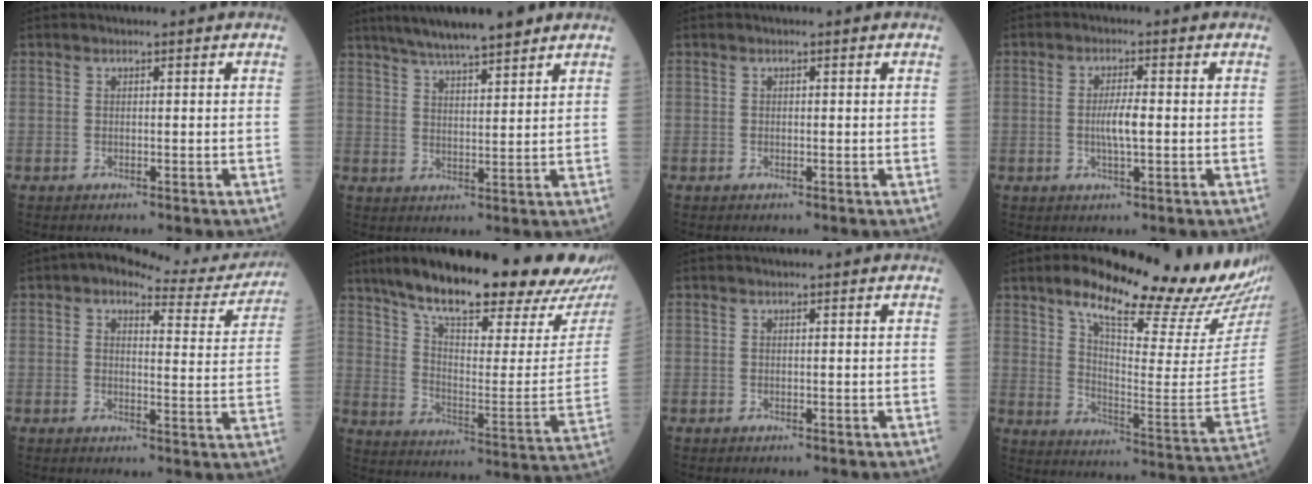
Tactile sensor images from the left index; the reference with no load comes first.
{"total": 10.5, "force": [8.6, 1.2, 6.0], "torque": [-0.093, 0.020, 0.132]}
{"total": 0.6, "force": [-0.5, 0.3, 0.0], "torque": [0.000, -0.003, -0.011]}
{"total": 3.7, "force": [-0.8, 0.7, 3.6], "torque": [-0.069, -0.005, -0.018]}
{"total": 9.8, "force": [8.8, 3.3, 3.1], "torque": [-0.025, -0.004, 0.085]}
{"total": 27.1, "force": [21.6, 5.4, 15.5], "torque": [-0.238, -0.024, 0.288]}
{"total": 0.0}
{"total": 23.9, "force": [18.9, 2.9, 14.4], "torque": [-0.208, -0.047, 0.250]}